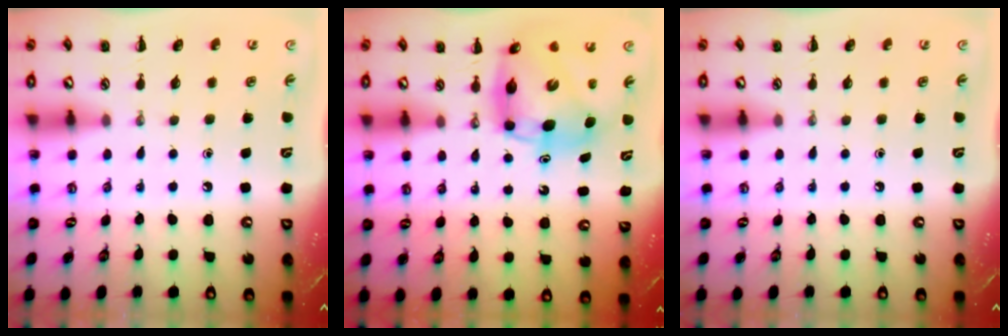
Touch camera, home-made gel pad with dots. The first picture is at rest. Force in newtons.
{"total": 8.3, "press": 7.9, "slide": 2.5}
{"total": 0.0}